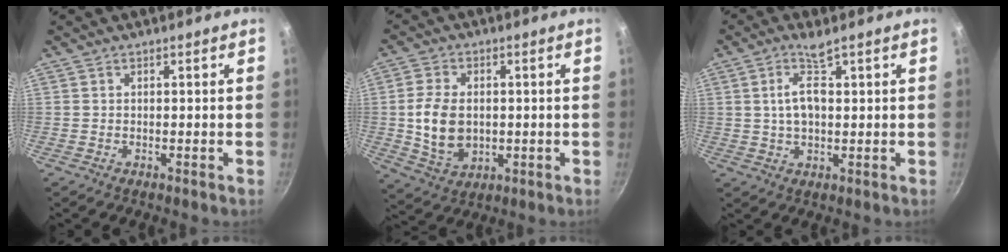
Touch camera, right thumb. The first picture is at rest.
{"total": 10.2, "force": [0.1, 7.1, 7.3], "torque": [-0.127, -0.001, 0.009]}
{"total": 5.9, "force": [1.9, 2.4, 5.1], "torque": [-0.090, 0.002, 0.039]}